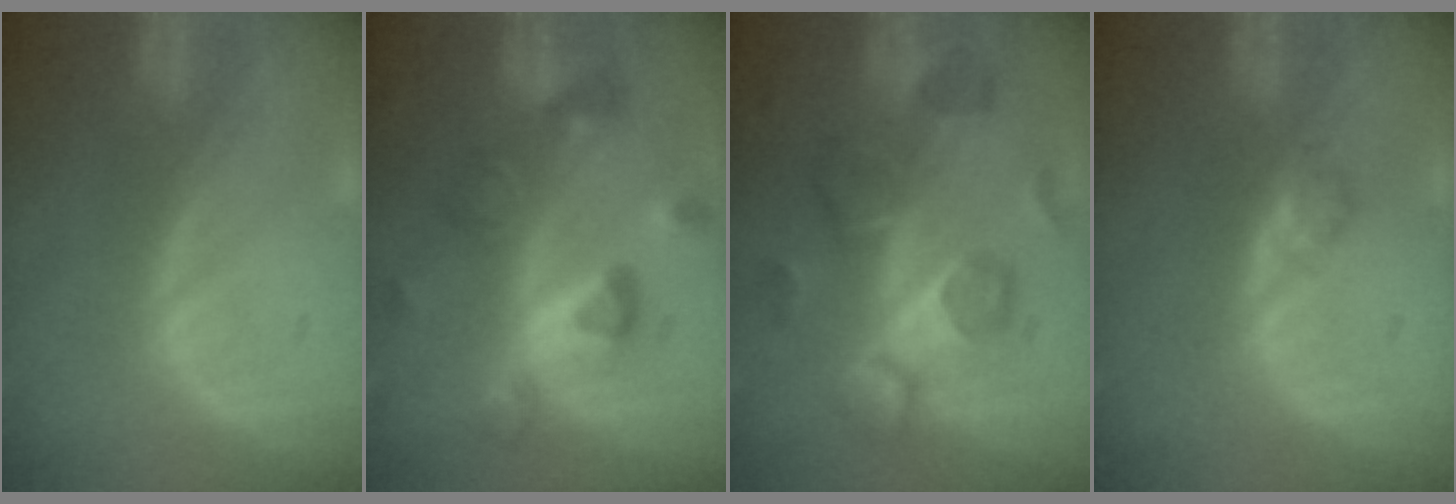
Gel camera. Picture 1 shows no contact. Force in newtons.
{"total": 9.3, "press": 8.2, "slide": 4.3}
{"total": 9.3, "press": 8.7, "slide": 3.2}
{"total": 1.4, "press": 1.4, "slide": 0.1}